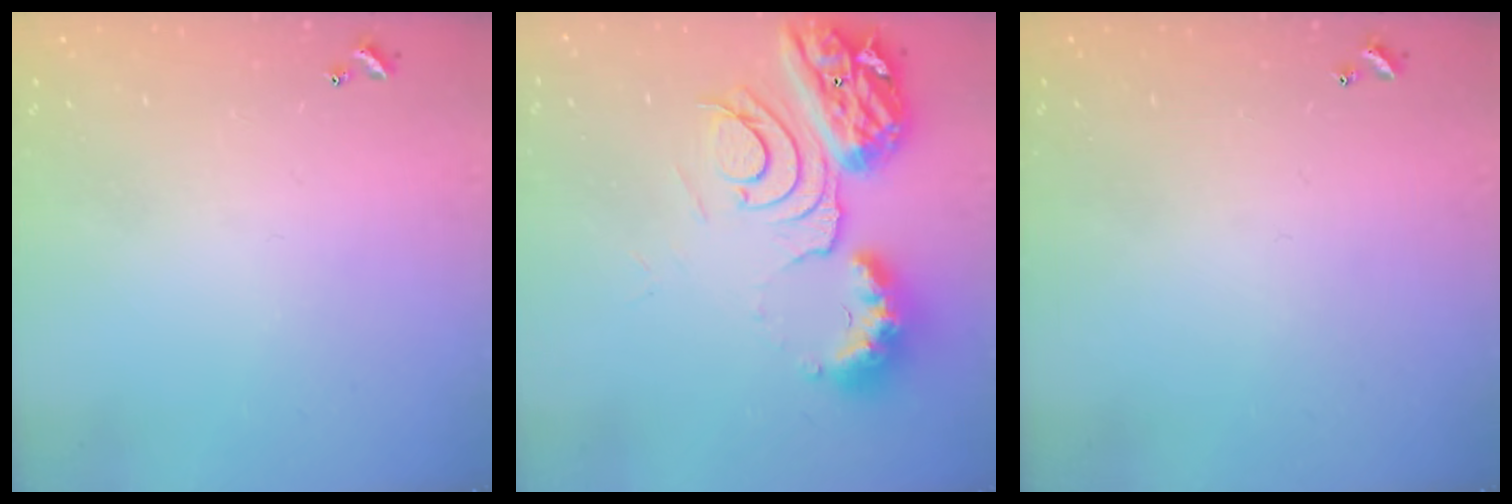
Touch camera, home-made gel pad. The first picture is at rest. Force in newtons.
{"total": 14.1, "press": 14.1, "slide": 1.5}
{"total": 0.0}